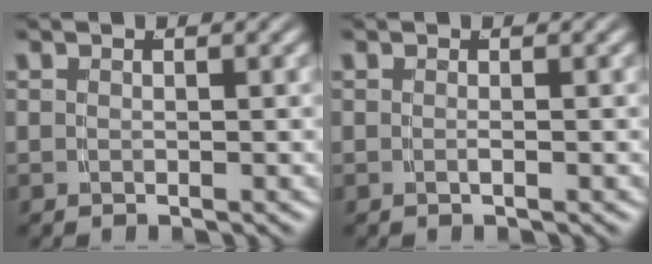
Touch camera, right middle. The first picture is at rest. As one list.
[{"total": 0.6, "force": [-0.3, -0.4, 0.4], "torque": [-0.008, -0.002, -0.003]}]